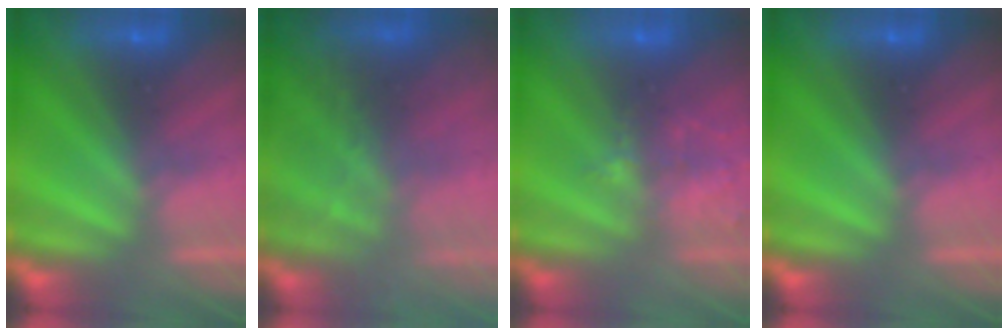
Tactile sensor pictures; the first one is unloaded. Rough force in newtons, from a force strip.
{"total": 8.3}
{"total": 1.6}
{"total": 0.0}